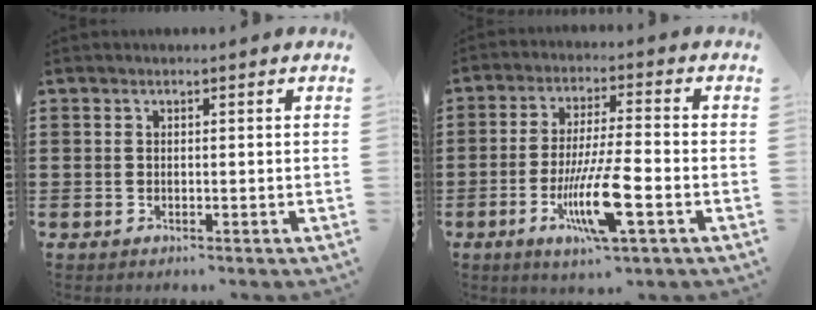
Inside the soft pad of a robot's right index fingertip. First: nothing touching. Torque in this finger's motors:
{"motor_torque": [2.14, 0.00, 0.90, 0.21]}